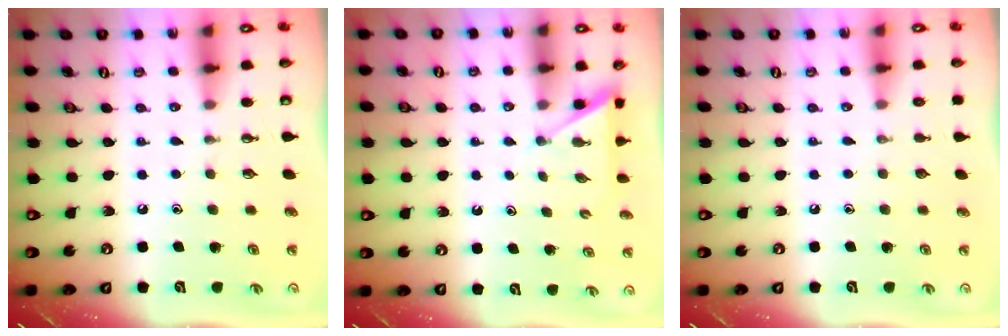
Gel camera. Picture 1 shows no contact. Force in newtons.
{"total": 2.2, "press": 2.2, "slide": 0.2}
{"total": 0.0}